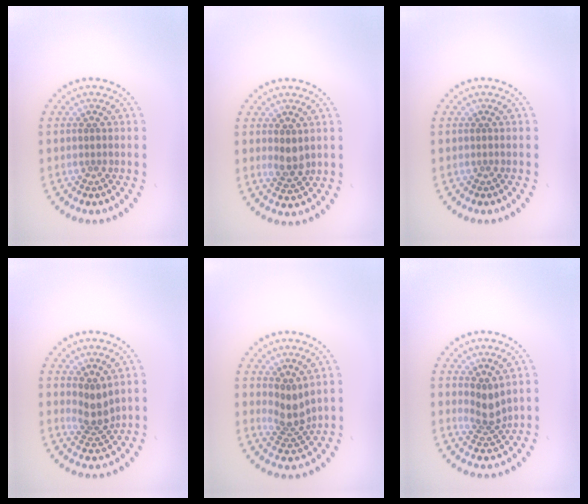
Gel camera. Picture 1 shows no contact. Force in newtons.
{"total": 2.0, "press": 1.9, "slide": 0.6}
{"total": 0.0}
{"total": 2.6, "press": 2.1, "slide": 1.6}
{"total": 2.7, "press": 2.0, "slide": 1.8}
{"total": 2.4, "press": 1.9, "slide": 1.5}